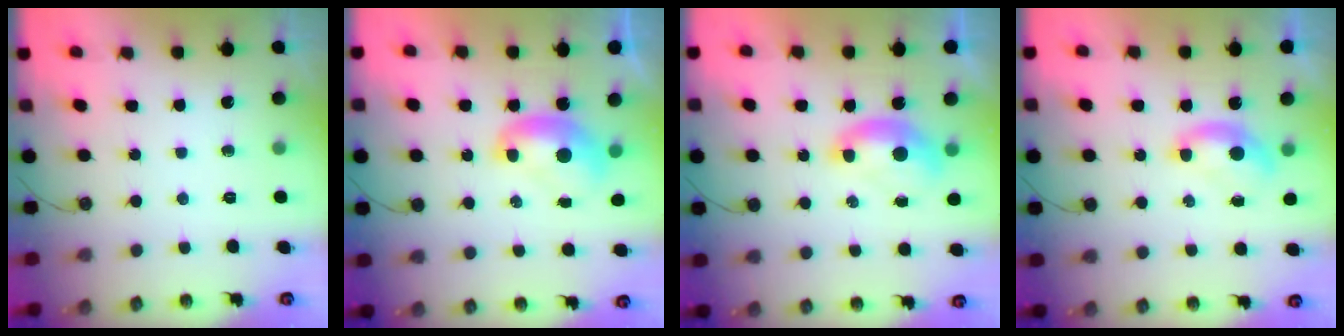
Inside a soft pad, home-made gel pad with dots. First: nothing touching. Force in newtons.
{"total": 1.9, "press": 1.9, "slide": 0.2}
{"total": 1.5, "press": 1.4, "slide": 0.6}
{"total": 1.2, "press": 1.1, "slide": 0.5}